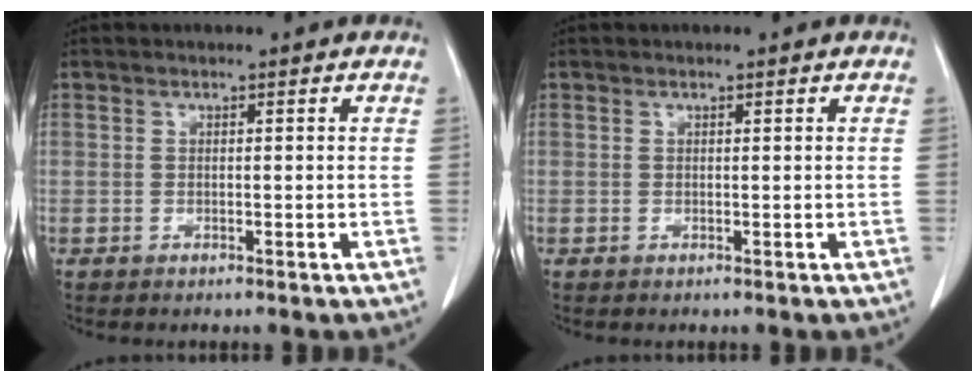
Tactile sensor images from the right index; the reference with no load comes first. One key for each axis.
{"total": 0.0}